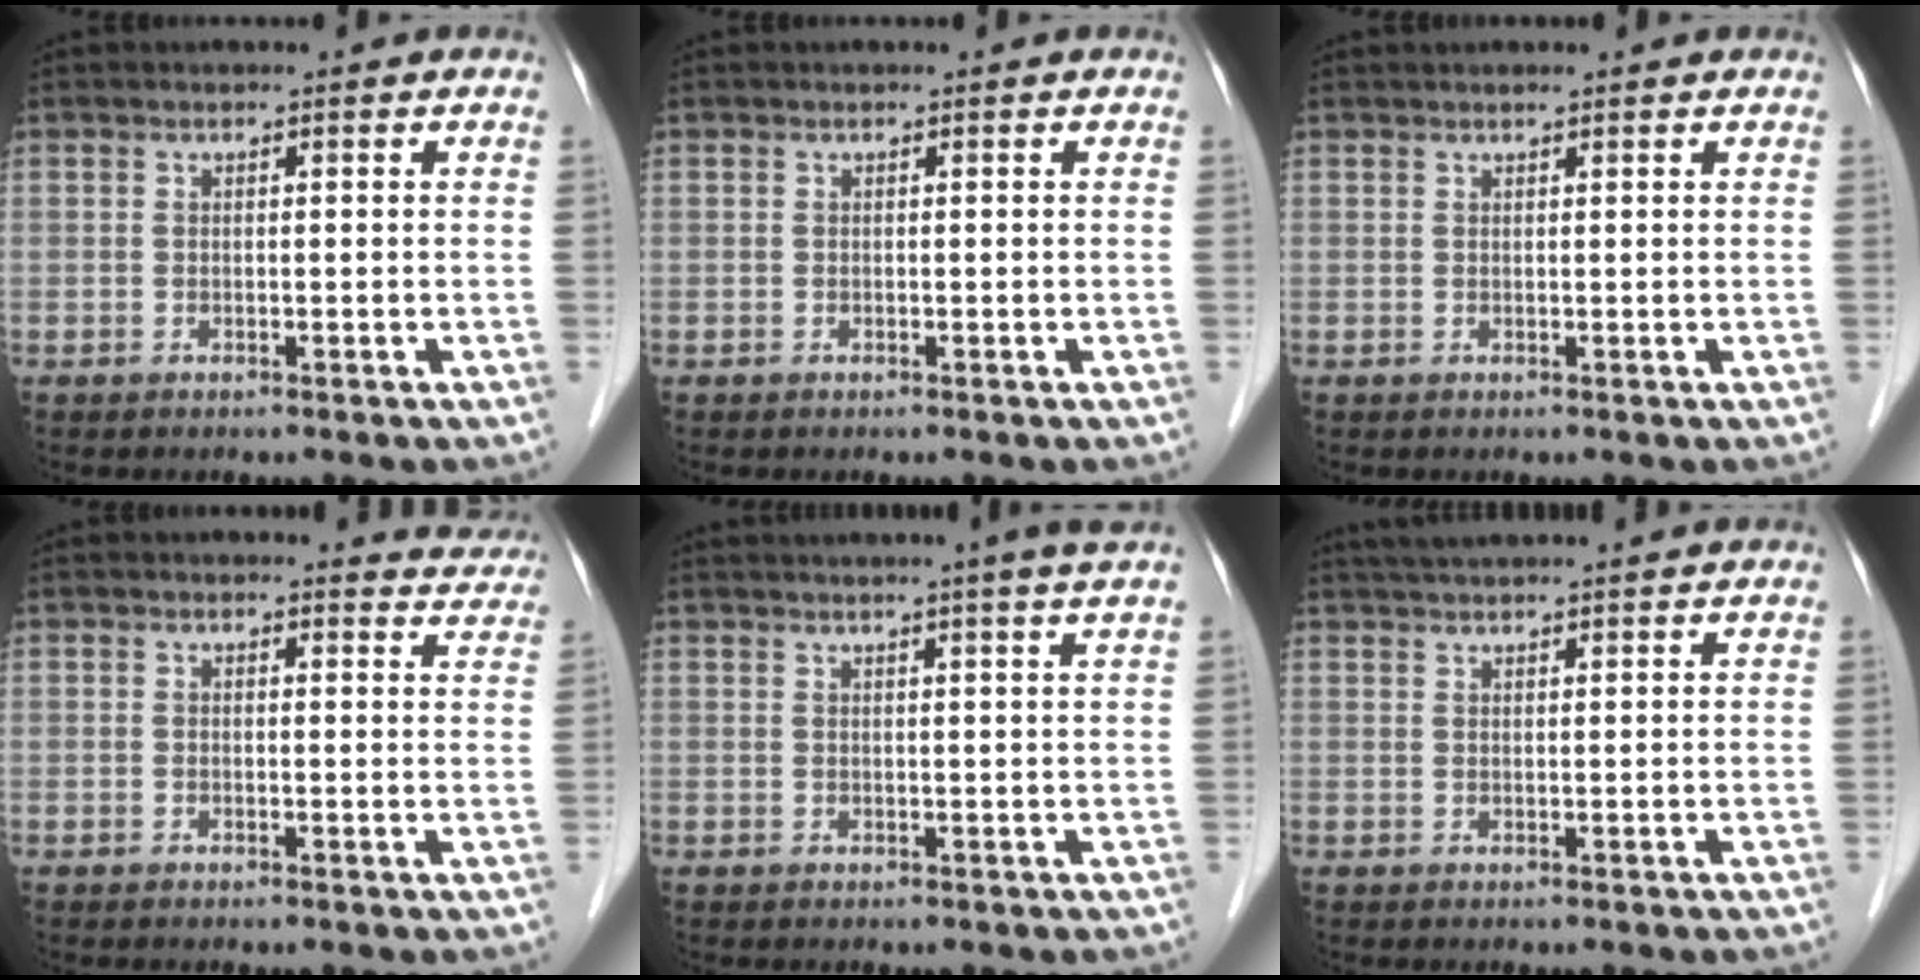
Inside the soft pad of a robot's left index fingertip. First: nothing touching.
{"total": 0.0}
{"total": 0.6, "force": [0.6, 0.0, 0.3], "torque": [-0.013, 0.007, 0.013]}
{"total": 4.5, "force": [4.4, 1.1, -0.2], "torque": [0.015, -0.021, 0.022]}
{"total": 5.8, "force": [4.7, -1.4, 3.2], "torque": [-0.044, 0.006, 0.051]}
{"total": 8.5, "force": [7.7, -0.3, 3.7], "torque": [-0.061, 0.035, 0.103]}